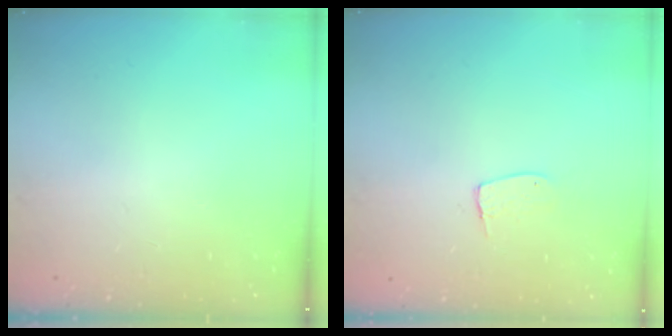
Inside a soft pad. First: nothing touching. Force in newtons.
{"total": 5.2, "press": 5.2, "slide": 0.3}